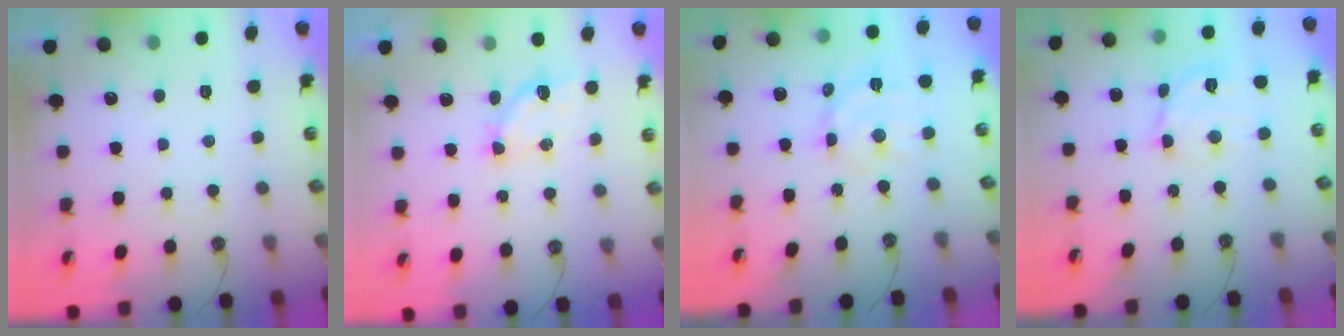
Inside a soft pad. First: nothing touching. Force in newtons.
{"total": 4.4, "press": 4.4, "slide": 0.5}
{"total": 11.6, "press": 11.6, "slide": 0.8}
{"total": 11.6, "press": 11.5, "slide": 1.7}